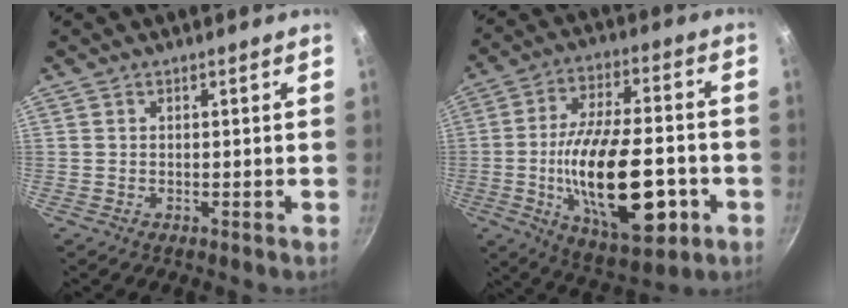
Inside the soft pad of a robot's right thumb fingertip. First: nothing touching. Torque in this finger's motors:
{"motor_torque": [0.04, 1.50, 2.33, -0.45, 0.73]}